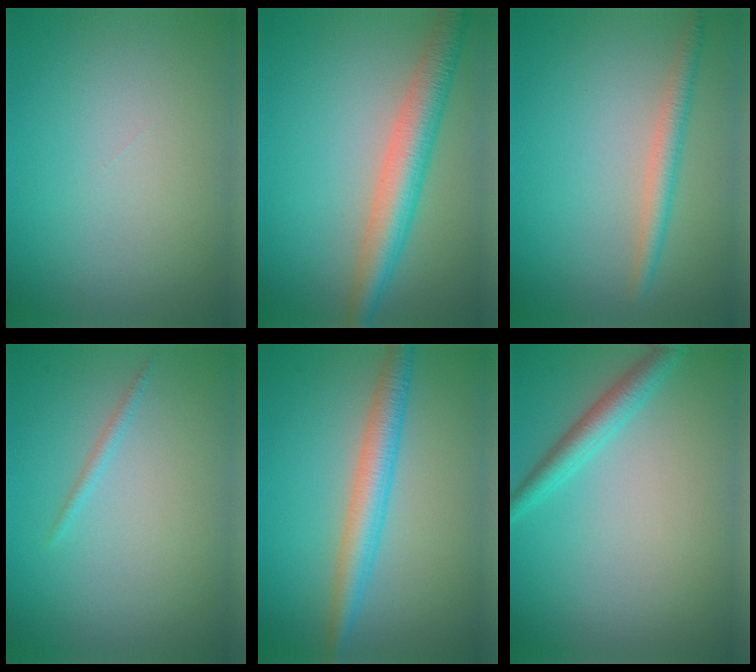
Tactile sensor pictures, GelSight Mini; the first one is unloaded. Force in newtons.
{"total": 5.1, "press": 5.1, "slide": 0.1}
{"total": 2.3, "press": 2.3, "slide": 0.1}
{"total": 0.8, "press": 0.8, "slide": 0.0}
{"total": 3.7, "press": 3.7, "slide": 0.0}
{"total": 2.6, "press": 2.6, "slide": 0.1}